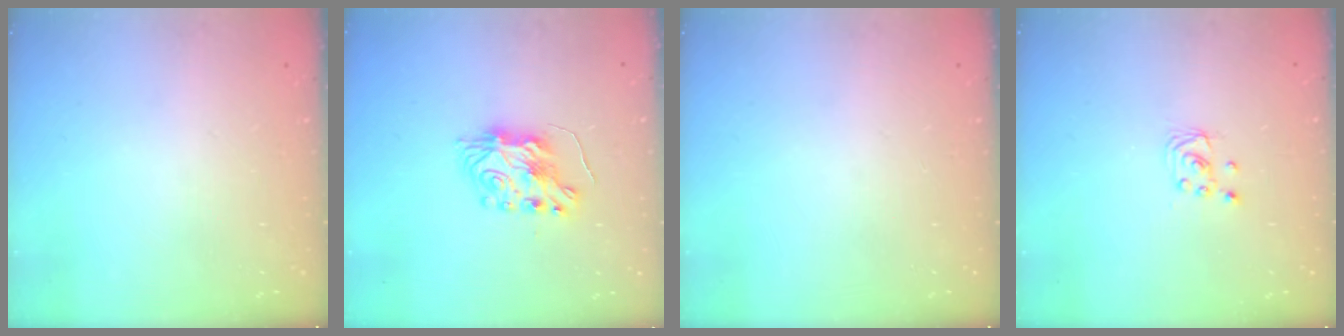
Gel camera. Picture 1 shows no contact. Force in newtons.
{"total": 7.5, "press": 7.5, "slide": 0.6}
{"total": 0.0}
{"total": 2.0, "press": 2.0, "slide": 0.2}